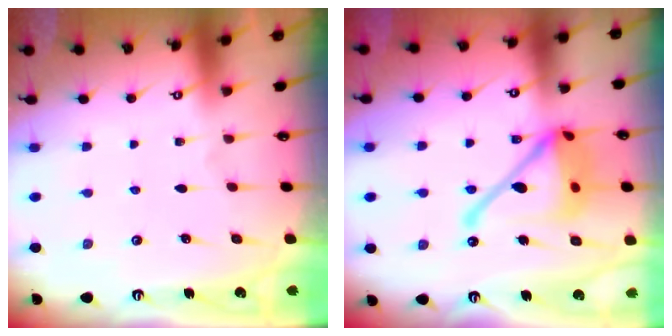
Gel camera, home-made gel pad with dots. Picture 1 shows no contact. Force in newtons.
{"total": 19.7, "press": 19.6, "slide": 2.0}